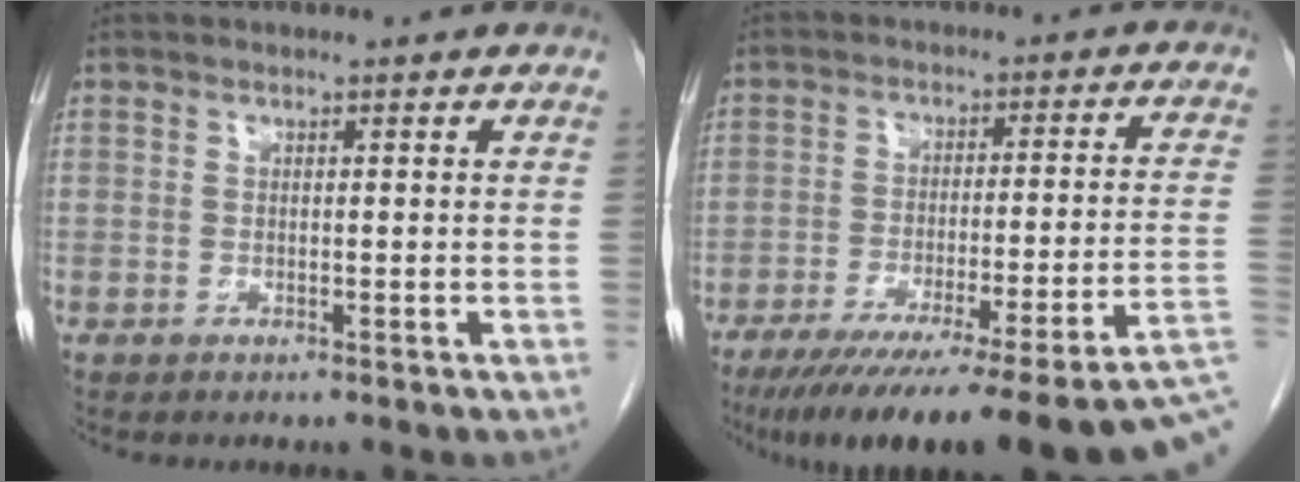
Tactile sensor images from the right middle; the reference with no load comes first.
{"total": 22.5, "force": [-15.3, 0.9, 16.4], "torque": [-0.168, -0.012, -0.220]}